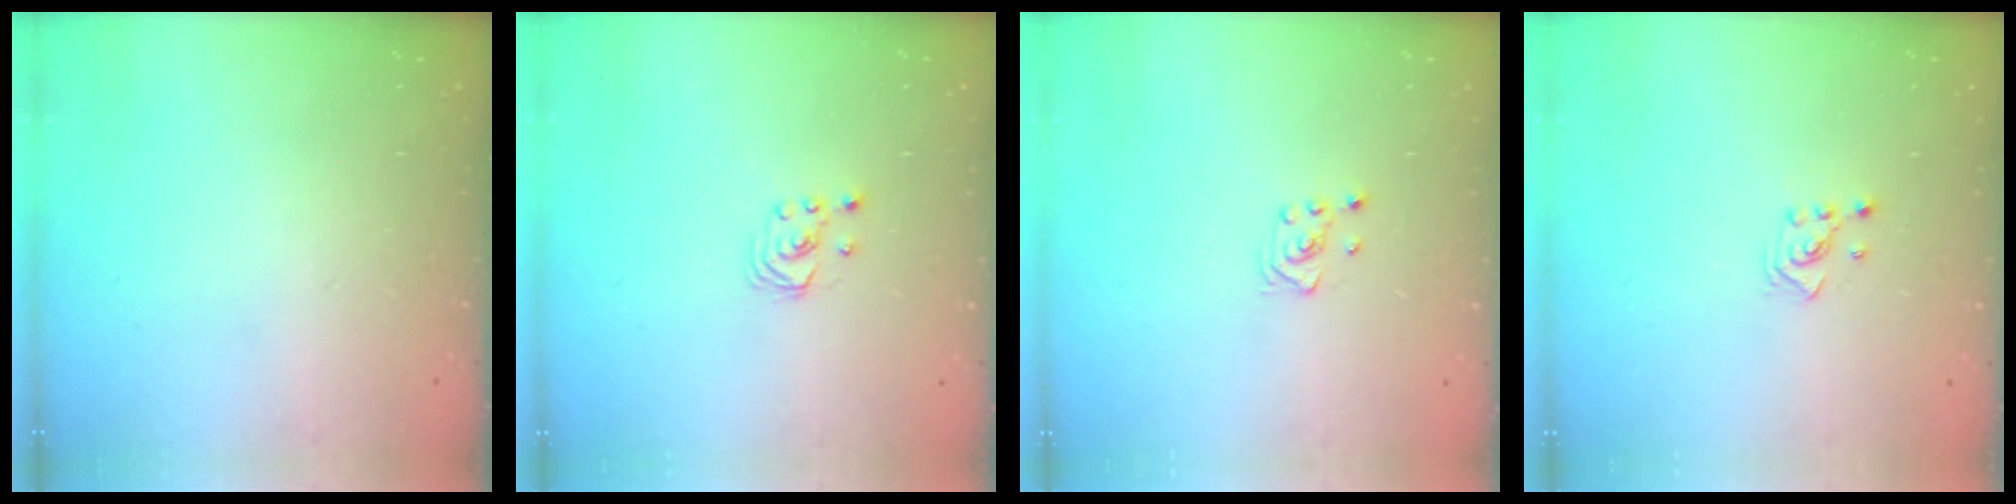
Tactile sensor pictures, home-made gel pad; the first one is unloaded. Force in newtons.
{"total": 1.9, "press": 1.9, "slide": 0.2}
{"total": 2.8, "press": 2.6, "slide": 1.0}
{"total": 2.1, "press": 2.1, "slide": 0.3}